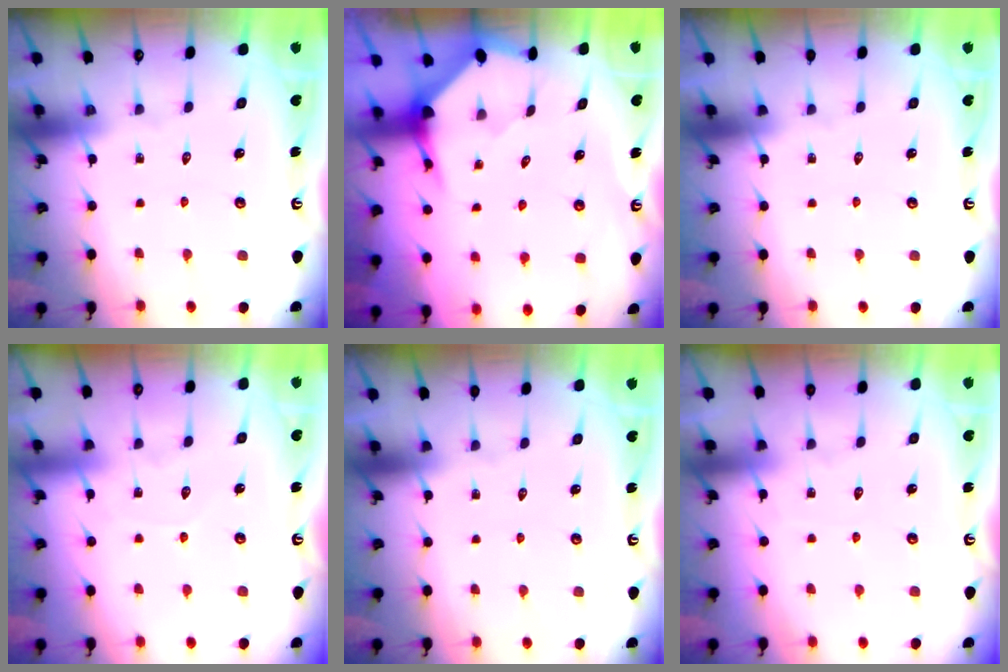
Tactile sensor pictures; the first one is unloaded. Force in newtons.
{"total": 3.6, "press": 3.6, "slide": 0.4}
{"total": 0.0}
{"total": 4.8, "press": 4.8, "slide": 0.6}
{"total": 0.0}
{"total": 2.3, "press": 2.3, "slide": 0.3}